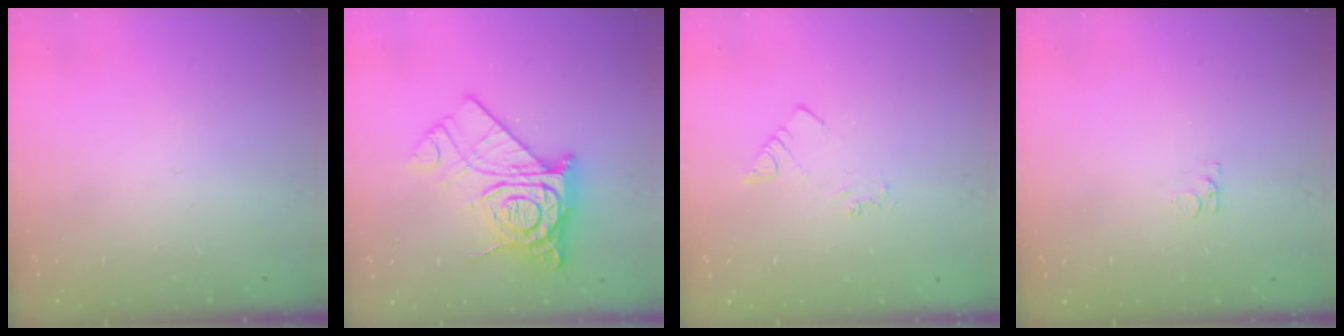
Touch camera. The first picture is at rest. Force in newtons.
{"total": 18.3, "press": 18.2, "slide": 1.7}
{"total": 2.3, "press": 2.3, "slide": 0.3}
{"total": 4.1, "press": 4.1, "slide": 0.6}